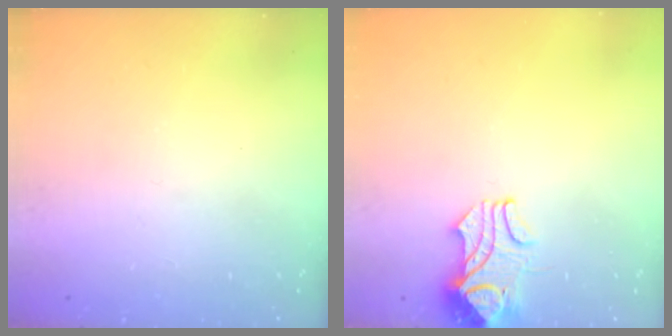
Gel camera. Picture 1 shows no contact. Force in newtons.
{"total": 2.1, "press": 1.9, "slide": 0.8}